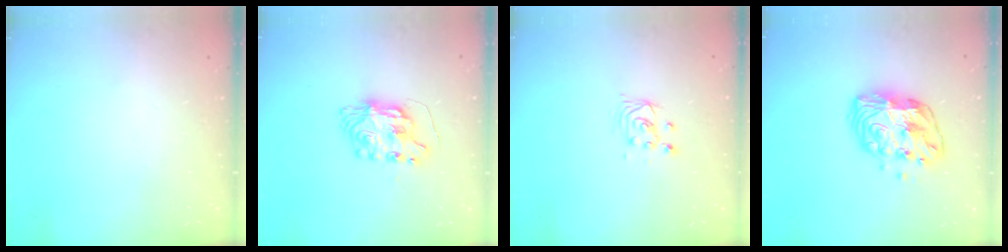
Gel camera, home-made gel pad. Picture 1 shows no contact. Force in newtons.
{"total": 8.2, "press": 8.2, "slide": 0.5}
{"total": 2.9, "press": 2.9, "slide": 0.1}
{"total": 11.9, "press": 11.9, "slide": 0.8}